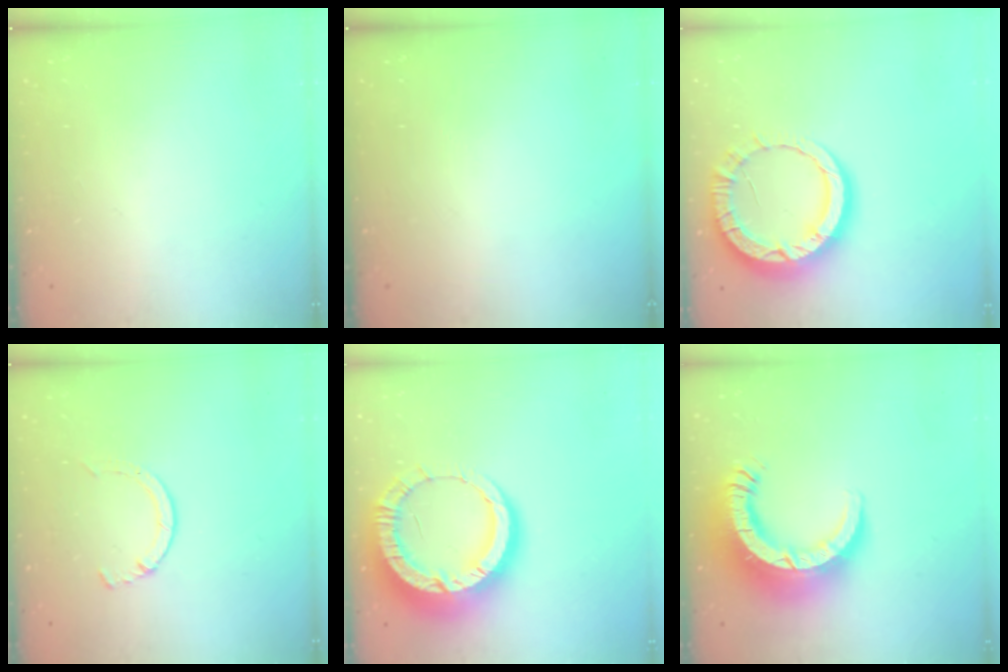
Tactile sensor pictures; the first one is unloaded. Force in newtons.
{"total": 0.0}
{"total": 13.4, "press": 13.3, "slide": 1.4}
{"total": 2.8, "press": 2.8, "slide": 0.4}
{"total": 17.1, "press": 17.0, "slide": 1.9}
{"total": 15.8, "press": 15.7, "slide": 1.6}